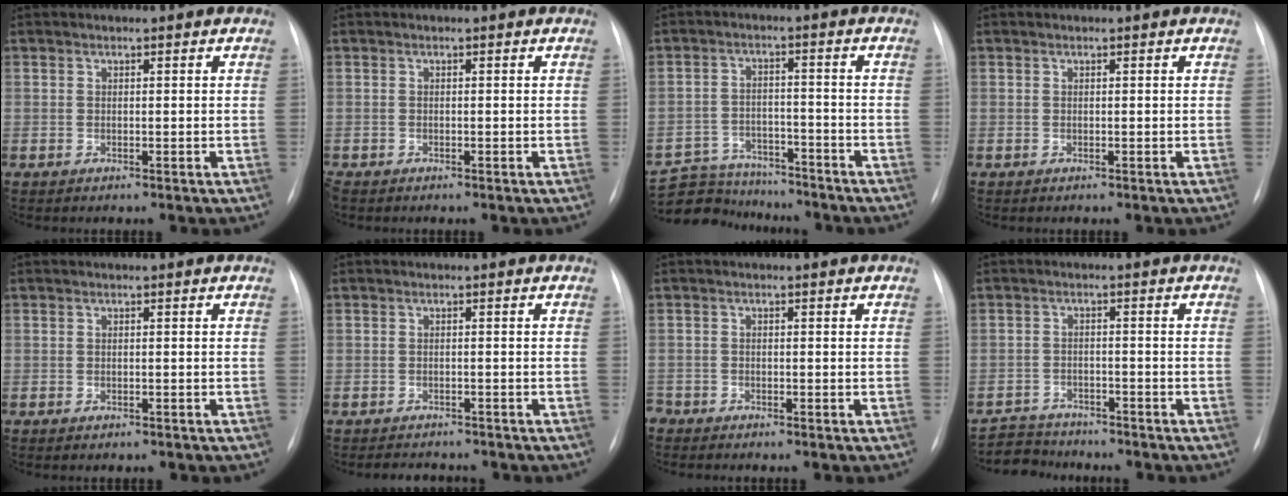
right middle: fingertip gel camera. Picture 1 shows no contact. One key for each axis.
{"total": 0.9, "fx": -0.8, "fy": 0.2, "fz": 0.4, "tx": -0.010, "ty": -0.001, "tz": -0.013}
{"total": 10.7, "fx": -10.0, "fy": 3.6, "fz": 0.9, "tx": -0.015, "ty": 0.019, "tz": -0.154}
{"total": 0.0}
{"total": 0.8, "fx": -0.6, "fy": 0.4, "fz": 0.4, "tx": -0.006, "ty": -0.001, "tz": -0.005}
{"total": 3.8, "fx": -3.5, "fy": 1.4, "fz": 0.7, "tx": -0.009, "ty": -0.003, "tz": -0.046}
{"total": 1.8, "fx": -1.7, "fy": 0.6, "fz": -0.2, "tx": 0.007, "ty": -0.002, "tz": -0.031}
{"total": 5.2, "fx": -4.9, "fy": 1.4, "fz": -0.6, "tx": 0.016, "ty": -0.003, "tz": -0.084}